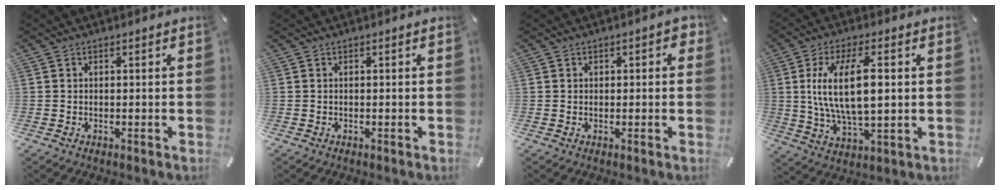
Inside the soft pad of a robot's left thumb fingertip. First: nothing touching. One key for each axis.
{"total": 0.0}
{"total": 1.7, "fx": 0.3, "fy": 1.2, "fz": 1.1, "tx": -0.005, "ty": 0.001, "tz": 0.001}
{"total": 14.4, "fx": 2.6, "fy": 5.6, "fz": 13.0, "tx": -0.266, "ty": -0.004, "tz": 0.039}